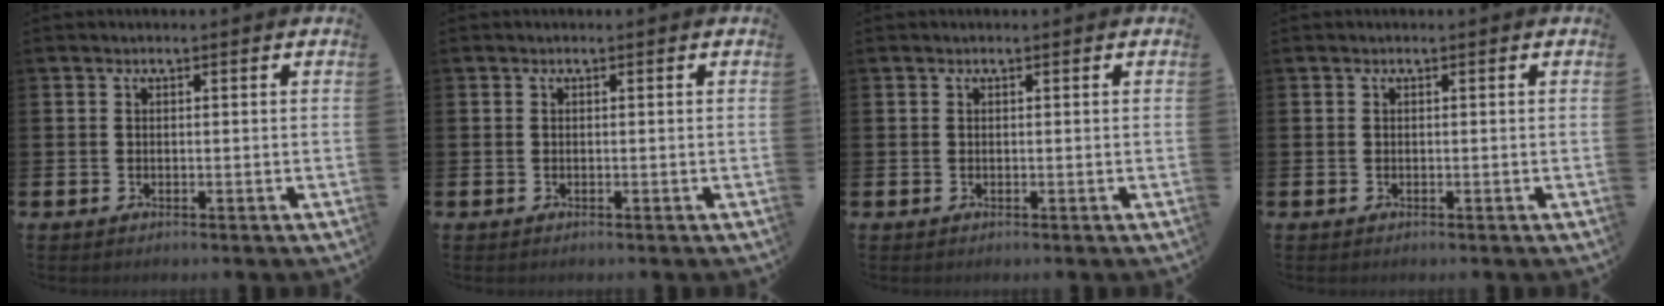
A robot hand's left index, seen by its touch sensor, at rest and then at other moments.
{"total": 0.0}
{"total": 0.0}
{"total": 0.0}